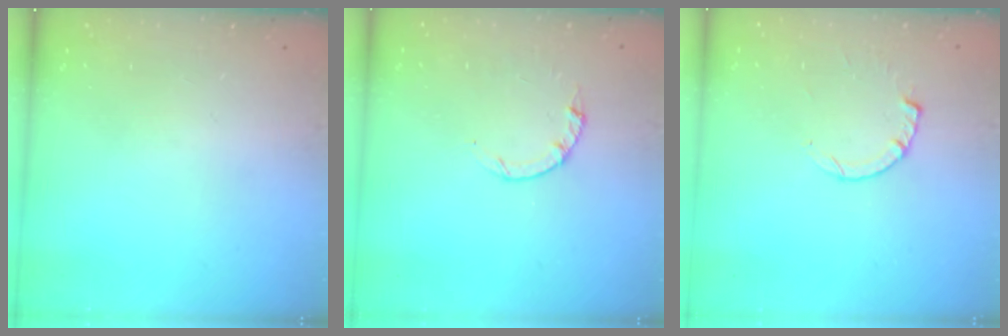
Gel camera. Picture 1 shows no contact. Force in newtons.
{"total": 2.2, "press": 2.1, "slide": 0.4}
{"total": 4.1, "press": 4.0, "slide": 0.8}